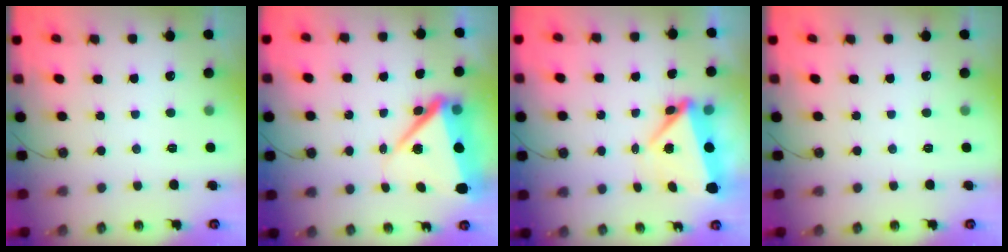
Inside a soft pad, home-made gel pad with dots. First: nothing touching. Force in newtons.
{"total": 10.3, "press": 10.2, "slide": 1.3}
{"total": 7.5, "press": 5.7, "slide": 4.8}
{"total": 0.0}